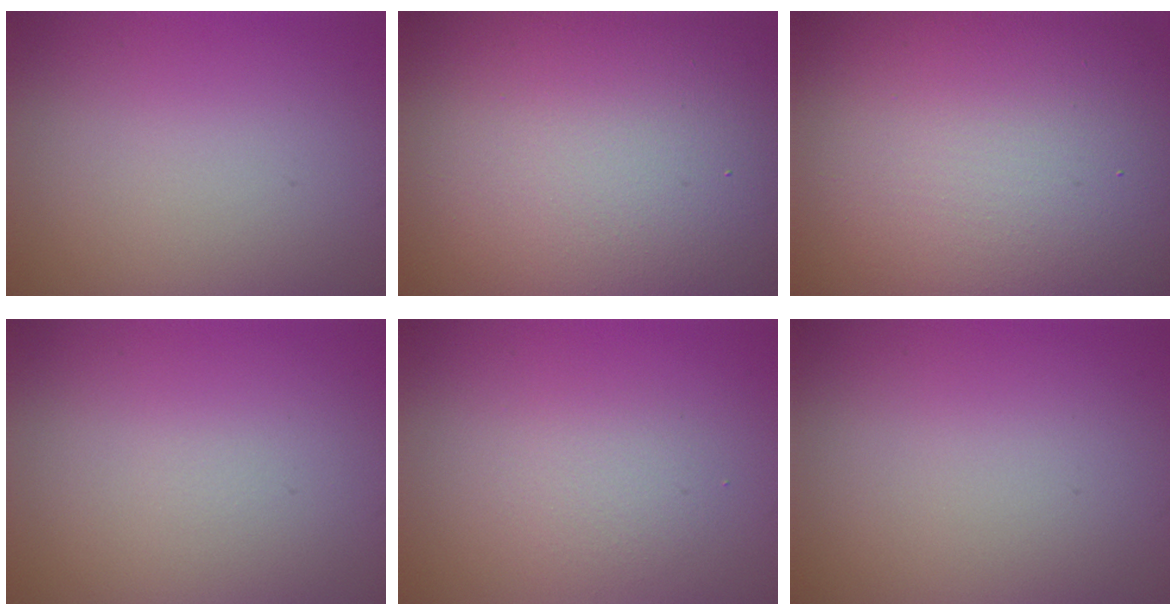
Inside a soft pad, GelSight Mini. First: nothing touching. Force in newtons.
{"total": 24.0, "press": 24.0, "slide": 1.2}
{"total": 23.4, "press": 23.3, "slide": 1.4}
{"total": 0.0}
{"total": 1.9, "press": 1.9, "slide": 0.1}
{"total": 0.0}